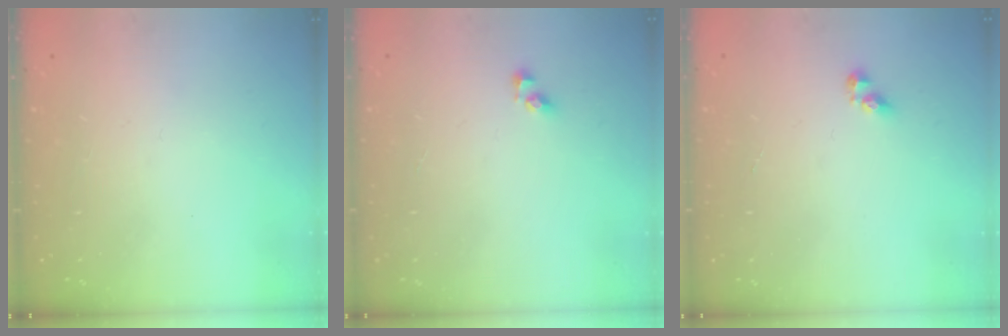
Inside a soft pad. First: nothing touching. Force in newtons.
{"total": 3.8, "press": 3.8, "slide": 0.2}
{"total": 3.9, "press": 3.8, "slide": 0.4}